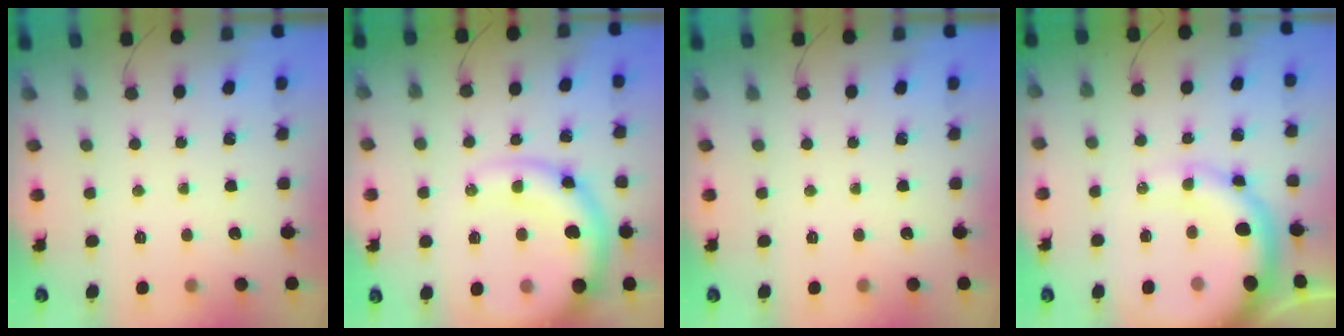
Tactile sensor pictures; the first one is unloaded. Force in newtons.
{"total": 13.9, "press": 13.3, "slide": 3.9}
{"total": 0.0}
{"total": 15.0, "press": 14.6, "slide": 3.1}